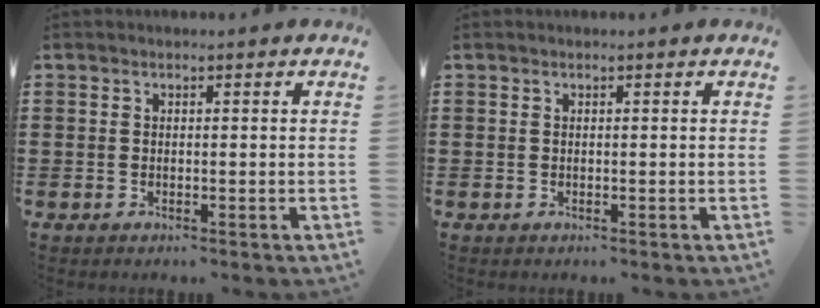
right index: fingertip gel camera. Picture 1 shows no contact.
{"total": 0.0}